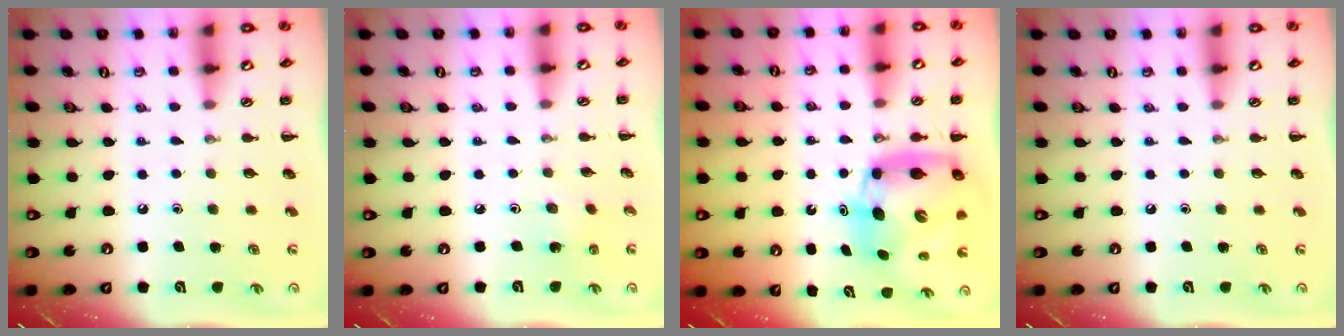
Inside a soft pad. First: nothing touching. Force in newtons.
{"total": 1.4, "press": 1.3, "slide": 0.5}
{"total": 9.7, "press": 9.4, "slide": 2.6}
{"total": 0.0}